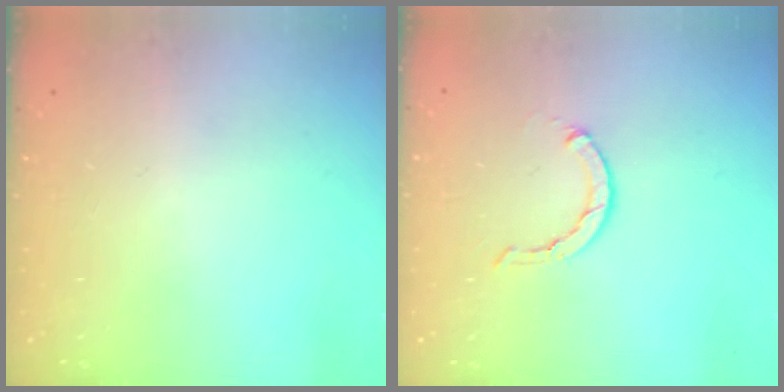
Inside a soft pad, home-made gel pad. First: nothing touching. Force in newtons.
{"total": 1.2, "press": 1.2, "slide": 0.2}